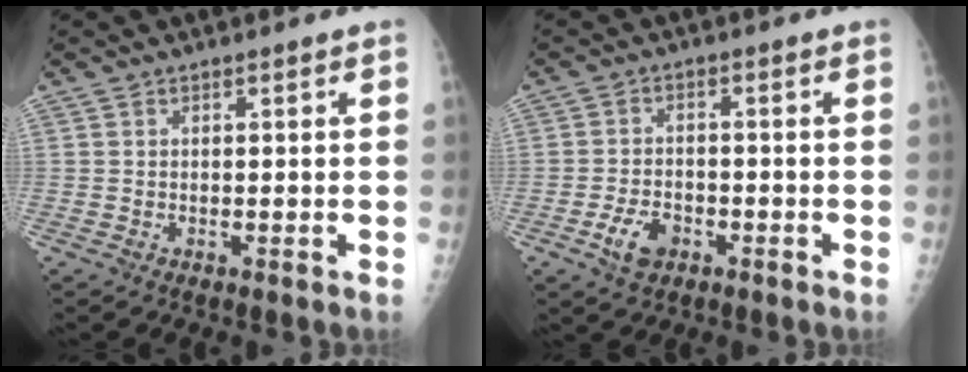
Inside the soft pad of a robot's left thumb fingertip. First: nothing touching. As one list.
[{"total": 5.2, "force": [-2.5, 3.4, 3.0], "torque": [-0.050, 0.012, -0.042]}]